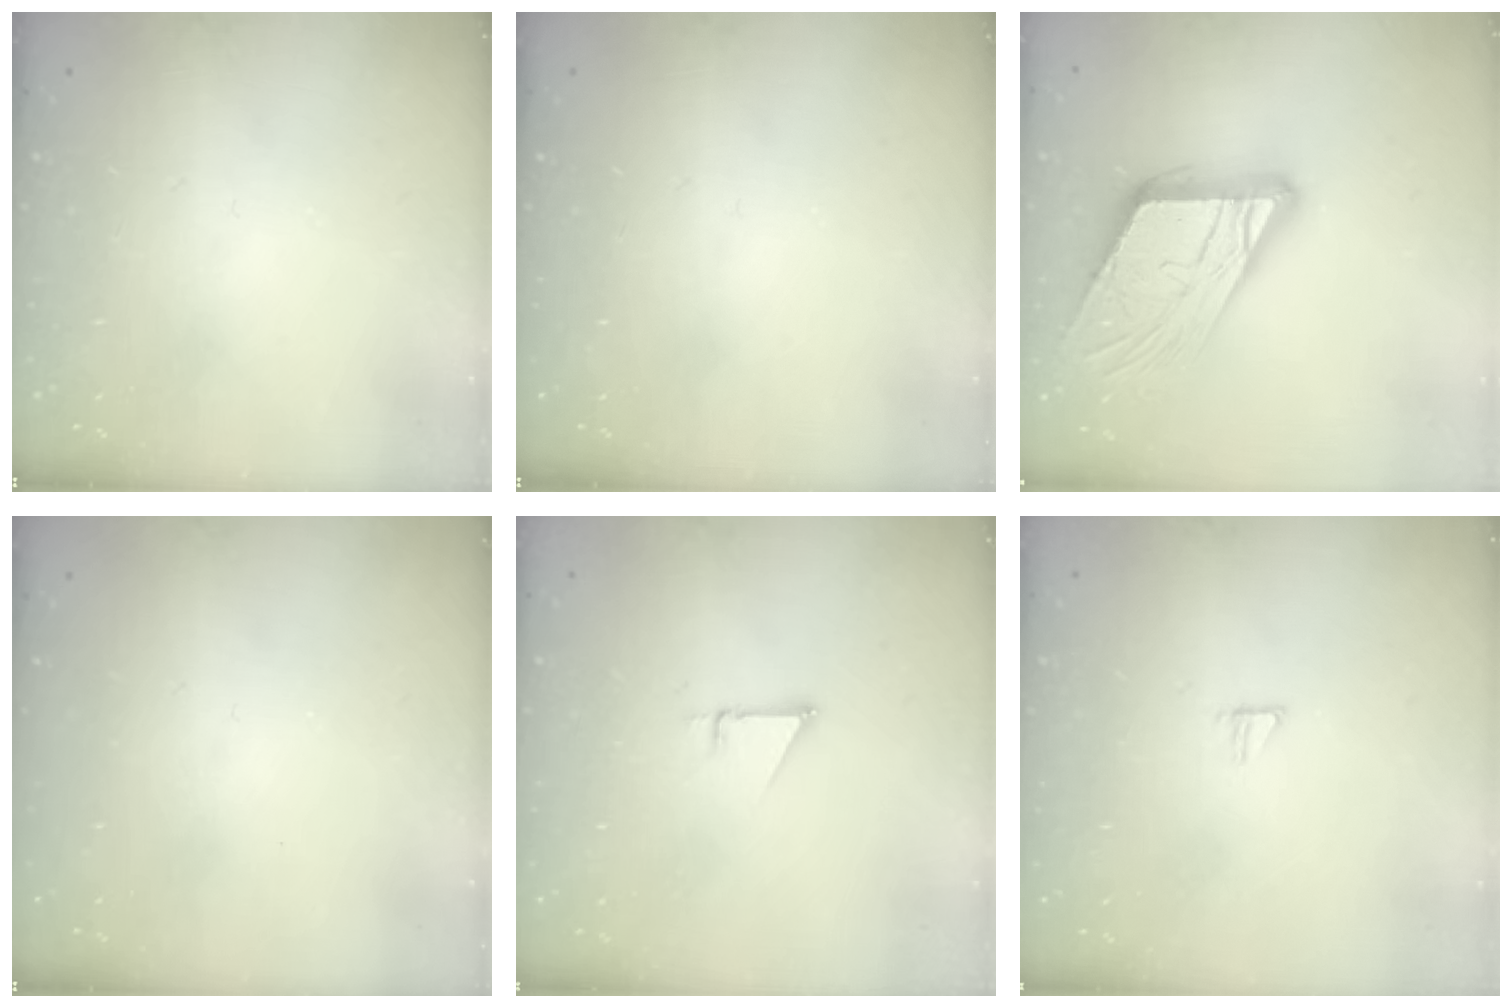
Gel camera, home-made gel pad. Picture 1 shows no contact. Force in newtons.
{"total": 0.0}
{"total": 15.7, "press": 15.6, "slide": 1.8}
{"total": 0.0}
{"total": 1.4, "press": 1.4, "slide": 0.0}
{"total": 5.4, "press": 5.4, "slide": 0.5}